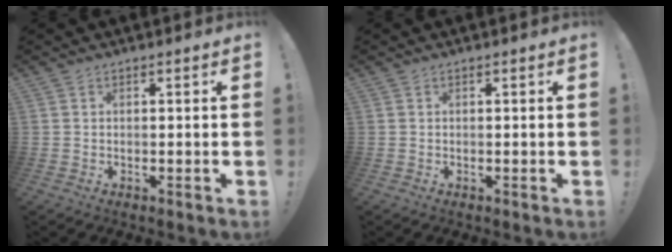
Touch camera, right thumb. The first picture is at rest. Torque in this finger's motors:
{"motor_torque": [0.00, 0.00, 0.05, -0.05, 0.01]}